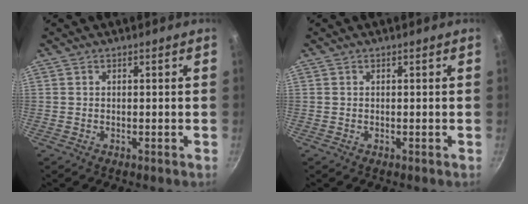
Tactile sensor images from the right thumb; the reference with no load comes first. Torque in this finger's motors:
{"motor_torque": [0.00, 0.00, 0.13, 0.12, 0.00]}